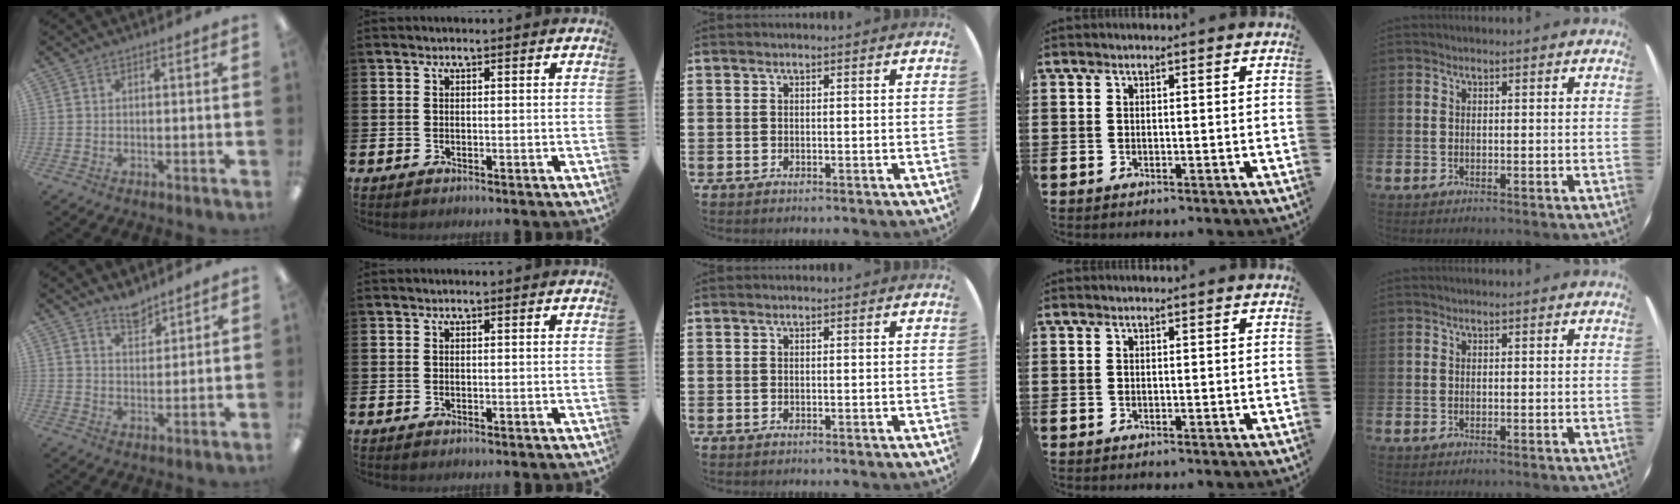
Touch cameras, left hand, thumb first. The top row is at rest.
{"thumb": {"total": 4.9, "force": [4.5, 1.7, 1.2], "torque": [-0.008, -0.033, 0.080]}}